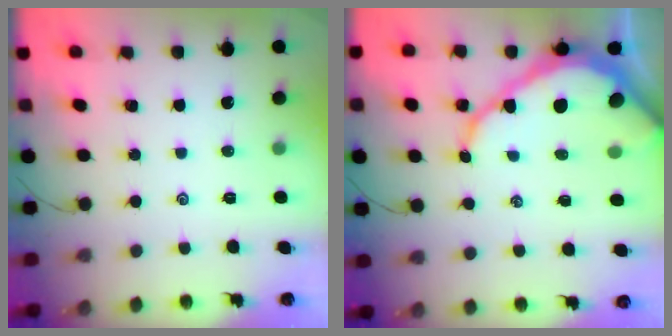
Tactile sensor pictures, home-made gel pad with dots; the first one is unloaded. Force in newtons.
{"total": 12.9, "press": 12.9, "slide": 1.4}